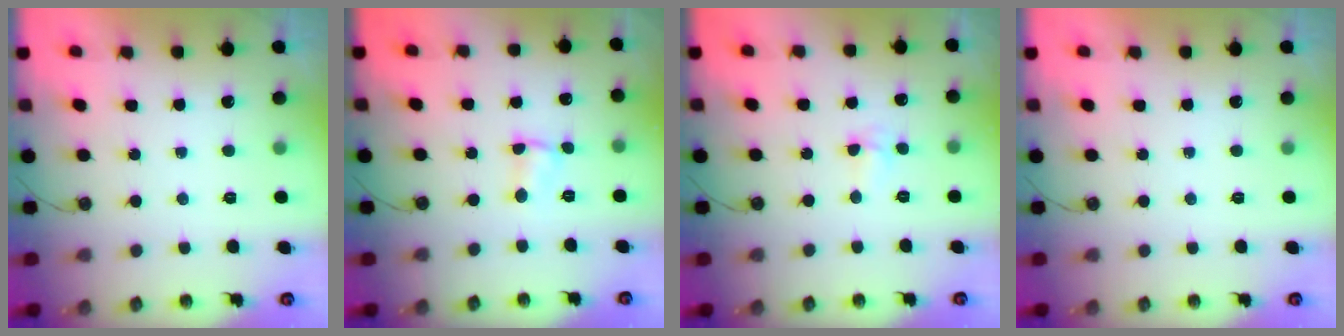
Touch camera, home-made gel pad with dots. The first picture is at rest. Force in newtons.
{"total": 1.7, "press": 1.7, "slide": 0.3}
{"total": 3.4, "press": 3.4, "slide": 0.5}
{"total": 0.0}